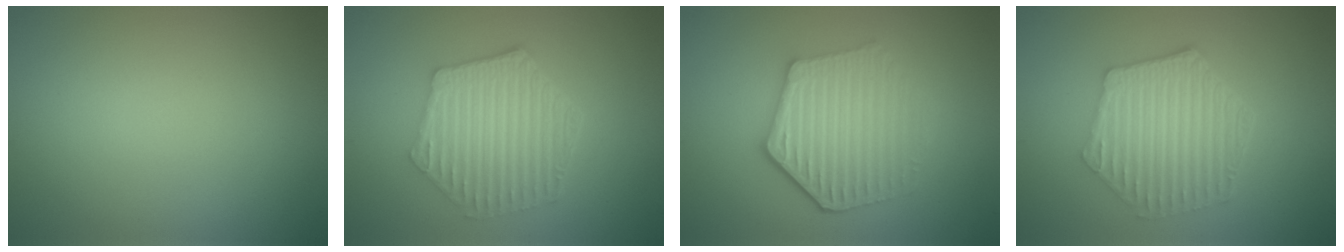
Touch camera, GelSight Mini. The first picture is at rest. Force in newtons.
{"total": 6.2, "press": 4.6, "slide": 4.1}
{"total": 5.3, "press": 4.3, "slide": 3.0}
{"total": 6.2, "press": 4.6, "slide": 4.1}